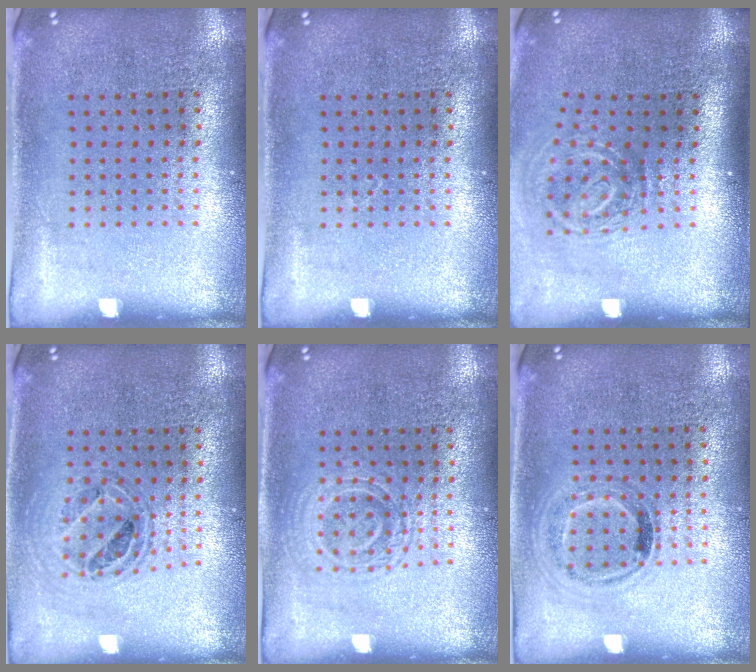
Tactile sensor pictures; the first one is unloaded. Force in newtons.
{"total": 0.0}
{"total": 2.0, "press": 1.3, "slide": 1.5}
{"total": 0.9, "press": 0.8, "slide": 0.2}
{"total": 1.1, "press": 1.0, "slide": 0.3}
{"total": 0.9, "press": 0.8, "slide": 0.4}